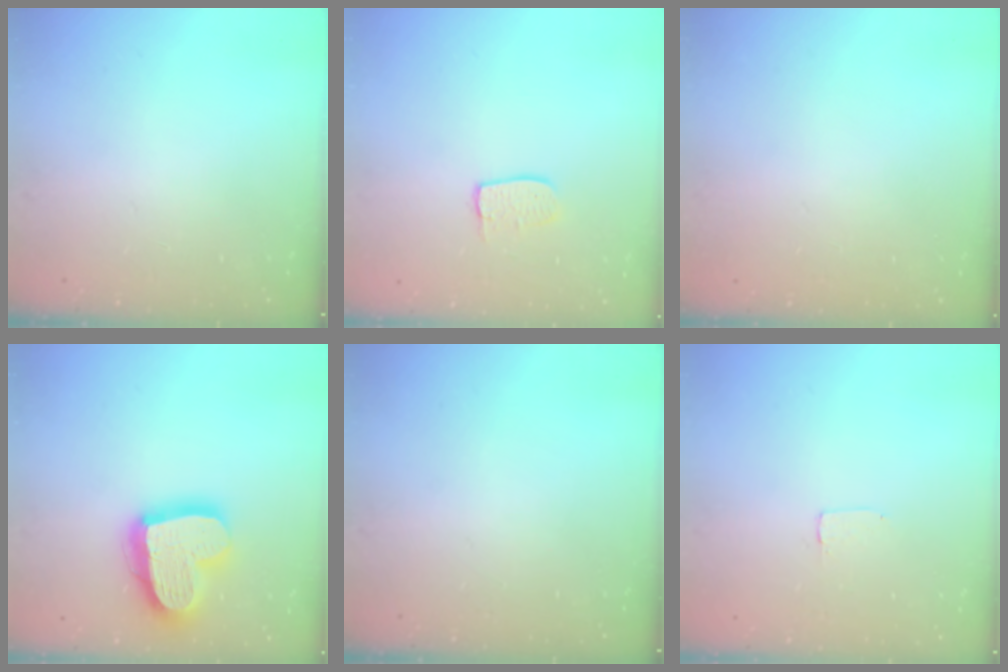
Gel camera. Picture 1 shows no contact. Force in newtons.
{"total": 5.8, "press": 5.8, "slide": 0.4}
{"total": 0.0}
{"total": 20.2, "press": 20.1, "slide": 2.0}
{"total": 0.0}
{"total": 1.7, "press": 1.7, "slide": 0.1}